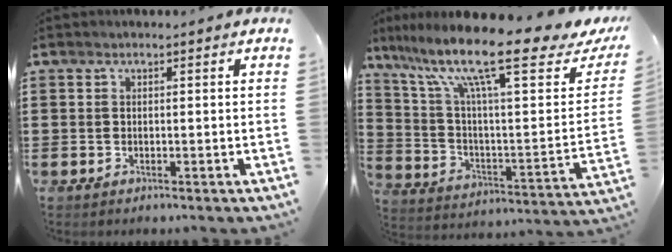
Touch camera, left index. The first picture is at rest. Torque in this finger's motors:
{"motor_torque": [2.02, -0.12, 1.05, 0.21]}